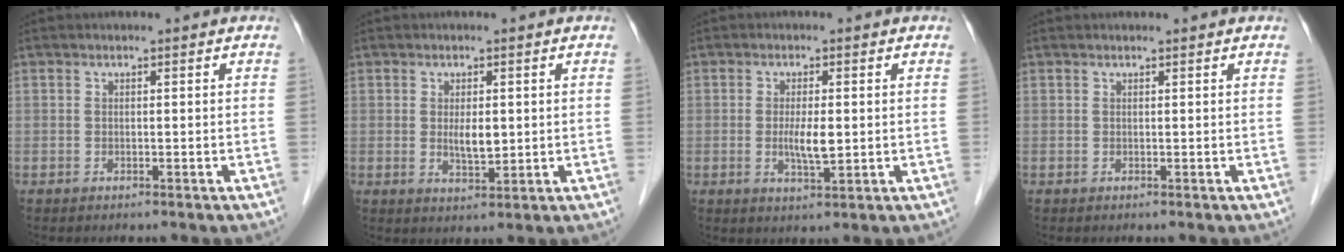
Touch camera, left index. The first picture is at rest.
{"total": 3.2, "force": [0.3, 1.2, 3.0], "torque": [-0.054, -0.009, 0.008]}
{"total": 3.8, "force": [-0.2, 0.9, 3.7], "torque": [-0.072, -0.008, -0.002]}
{"total": 0.7, "force": [0.7, 0.0, 0.2], "torque": [-0.008, 0.009, 0.012]}